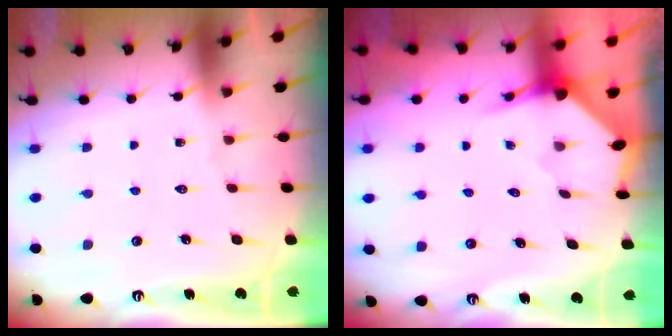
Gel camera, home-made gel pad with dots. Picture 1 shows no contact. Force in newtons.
{"total": 3.2, "press": 3.2, "slide": 0.3}